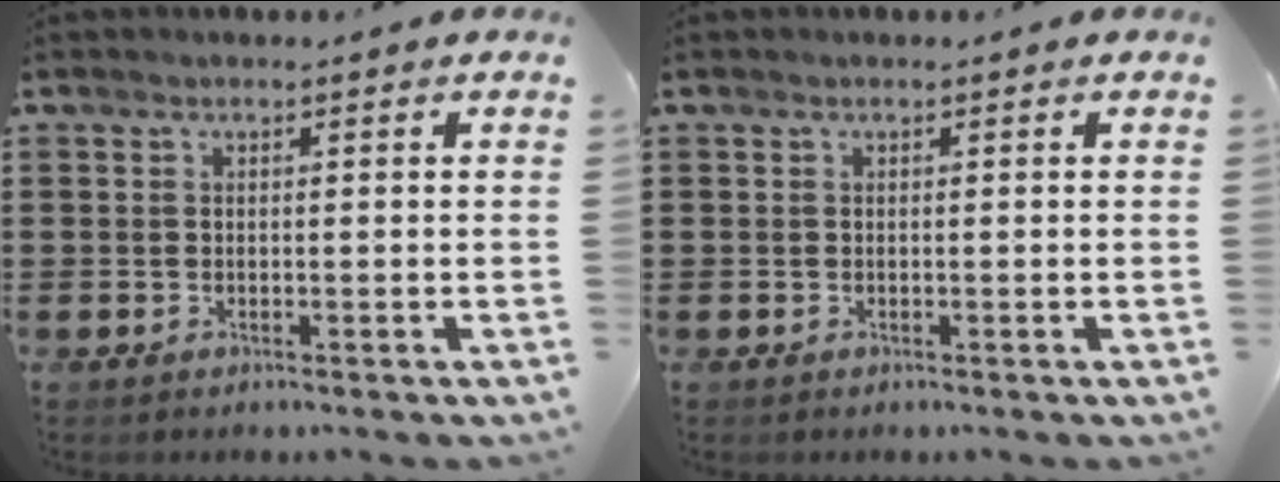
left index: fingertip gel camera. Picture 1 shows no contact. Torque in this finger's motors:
{"motor_torque": [-0.03, -0.03, 0.00, 0.00]}